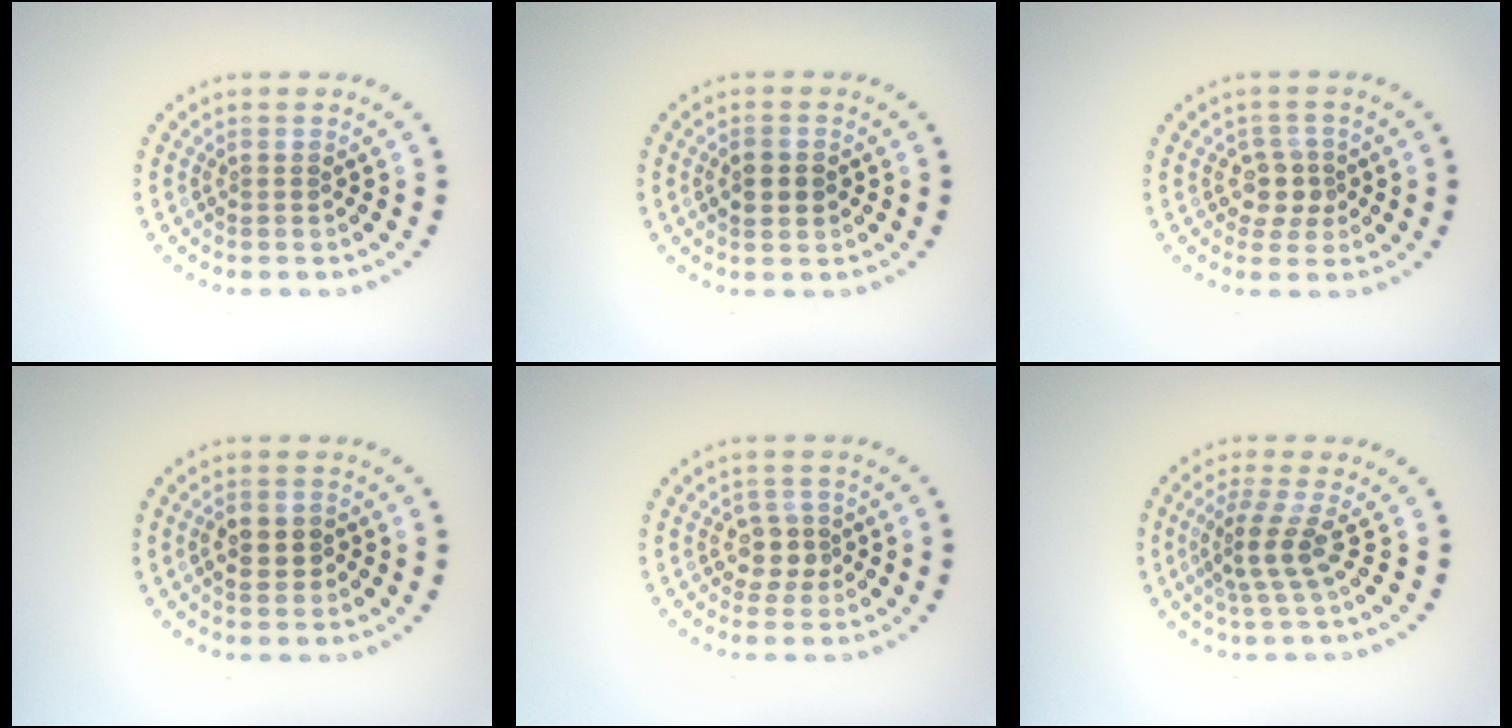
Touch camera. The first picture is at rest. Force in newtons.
{"total": 2.6, "press": 2.5, "slide": 0.1}
{"total": 2.5, "press": 2.1, "slide": 1.3}
{"total": 2.5, "press": 2.5, "slide": 0.2}
{"total": 2.3, "press": 2.0, "slide": 1.1}
{"total": 2.9, "press": 2.0, "slide": 2.1}